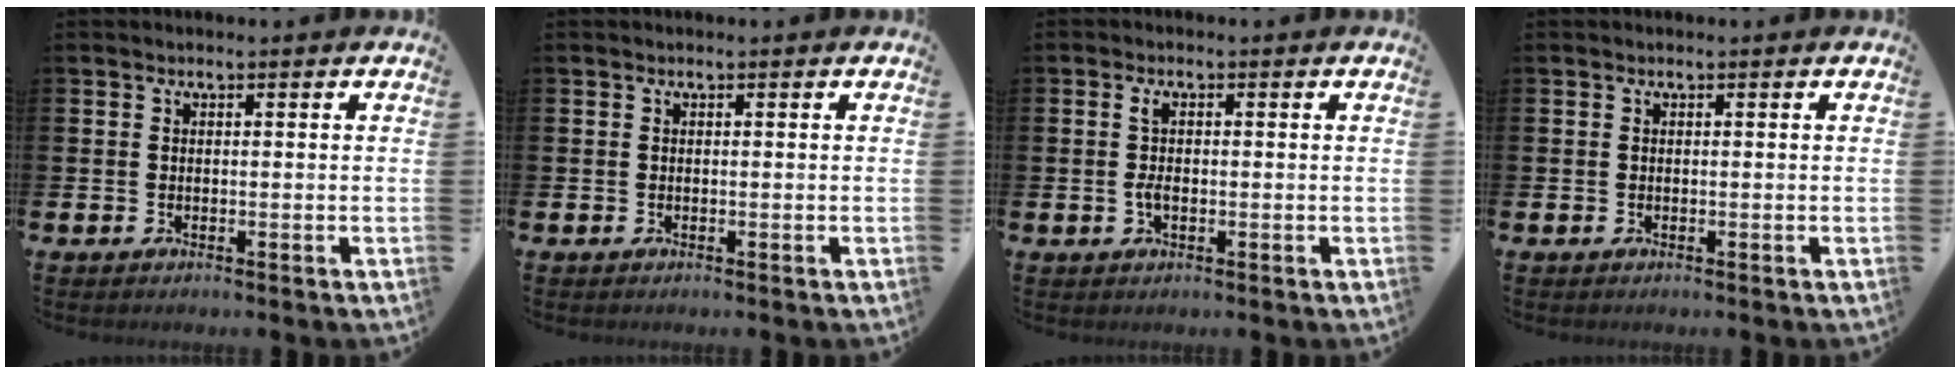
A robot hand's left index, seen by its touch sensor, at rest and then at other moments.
{"total": 0.0}
{"total": 2.3, "force": [0.0, 1.2, 1.9], "torque": [-0.038, 0.005, -0.002]}
{"total": 0.0}